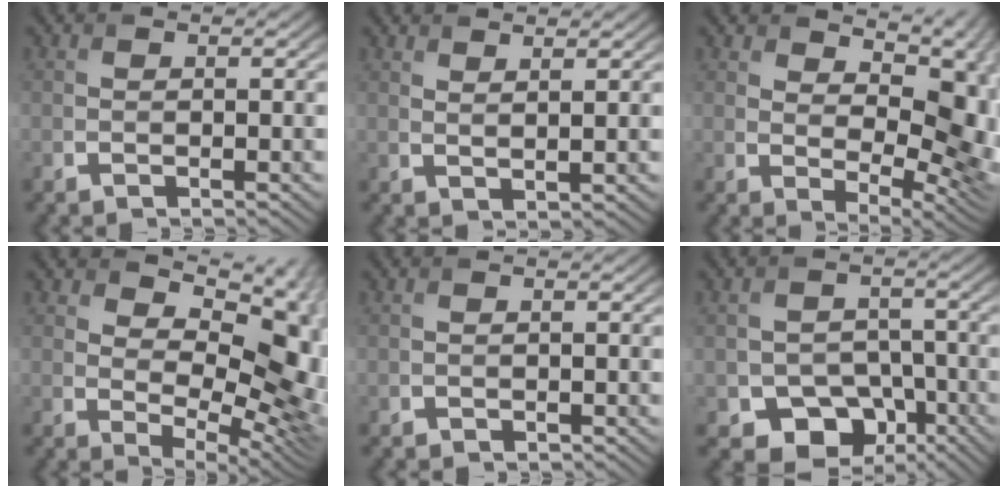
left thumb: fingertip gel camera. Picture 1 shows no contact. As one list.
[{"total": 2.3, "force": [2.1, 0.2, 1.0], "torque": [-0.007, -0.008, 0.039]}, {"total": 12.5, "force": [4.8, 6.3, 9.7], "torque": [-0.129, -0.001, 0.081]}, {"total": 14.0, "force": [4.8, 7.9, 10.6], "torque": [-0.132, 0.004, 0.072]}, {"total": 0.5, "force": [-0.2, 0.1, -0.5], "torque": [0.008, 0.001, -0.002]}, {"total": 7.5, "force": [-4.3, 5.6, 2.8], "torque": [-0.041, -0.014, -0.073]}]